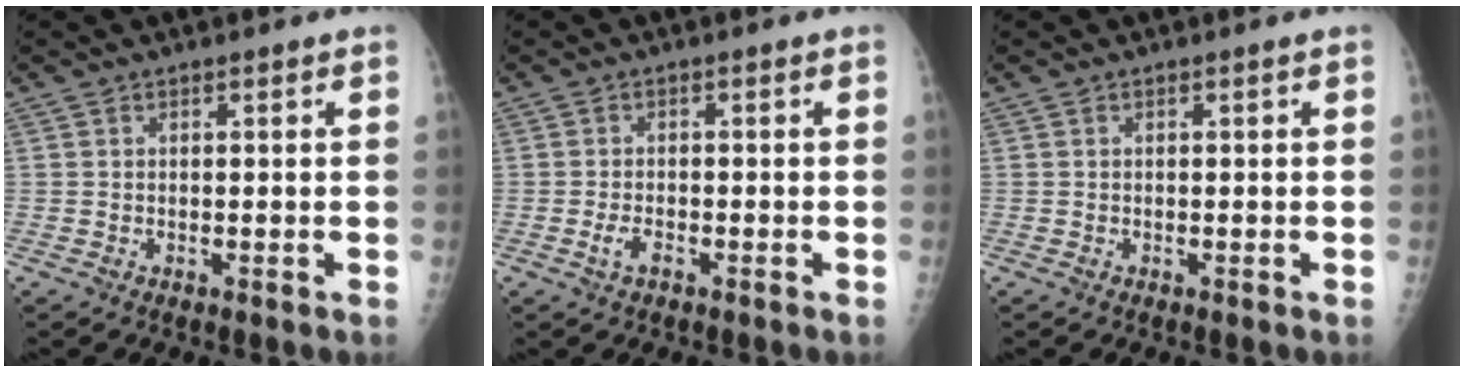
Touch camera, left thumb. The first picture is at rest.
{"total": 2.2, "force": [-1.1, 1.2, 1.6], "torque": [-0.033, 0.003, -0.021]}
{"total": 0.0}